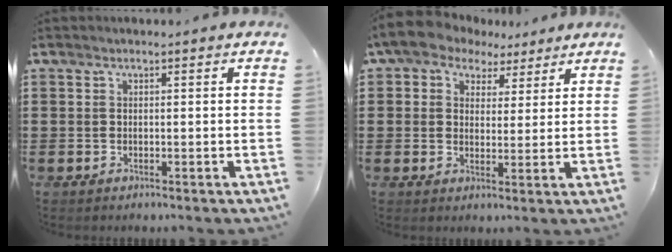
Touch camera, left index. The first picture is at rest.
{"total": 4.9, "force": [3.5, 3.3, 1.1], "torque": [-0.048, -0.001, 0.060]}